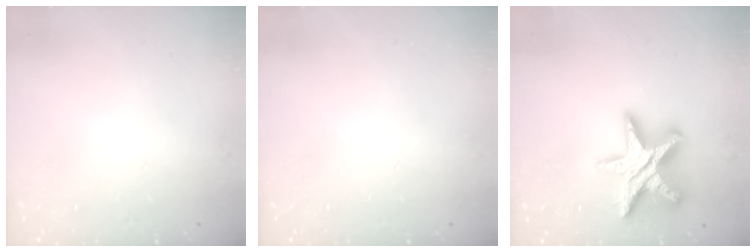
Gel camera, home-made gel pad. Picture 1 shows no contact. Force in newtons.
{"total": 0.0}
{"total": 17.6, "press": 17.5, "slide": 1.8}